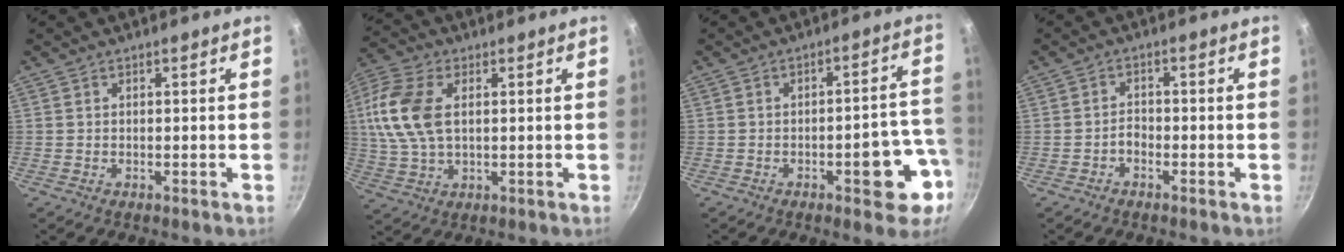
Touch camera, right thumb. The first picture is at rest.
{"total": 13.4, "force": [2.3, 7.9, 10.5], "torque": [-0.215, 0.007, 0.039]}
{"total": 10.6, "force": [-4.0, 4.2, 8.9], "torque": [-0.075, 0.038, -0.048]}
{"total": 1.9, "force": [-1.3, 1.1, 1.0], "torque": [-0.010, 0.017, -0.024]}